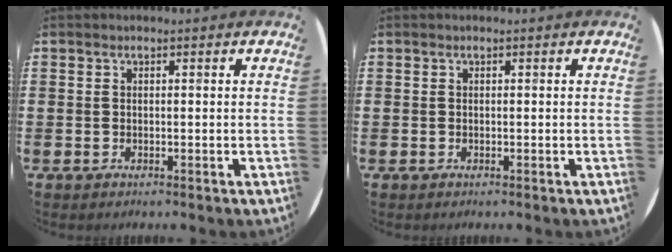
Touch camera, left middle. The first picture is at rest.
{"total": 0.0}